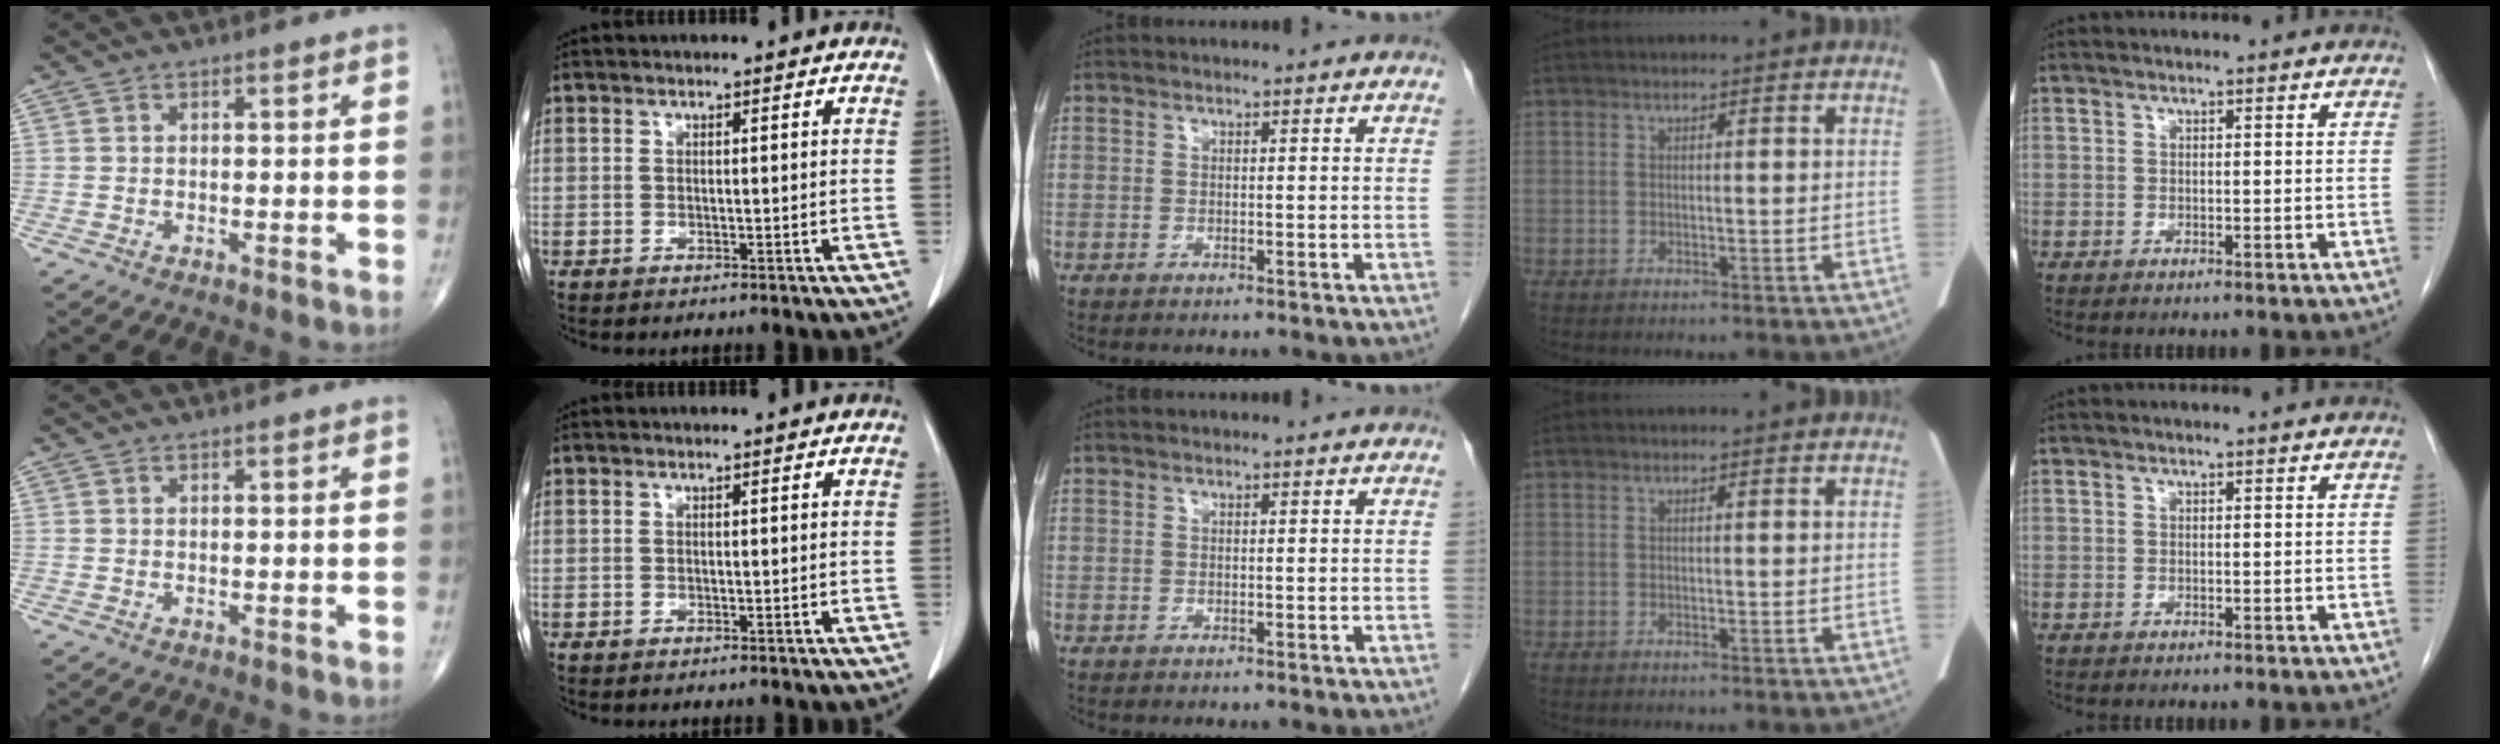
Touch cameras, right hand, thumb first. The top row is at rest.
{}